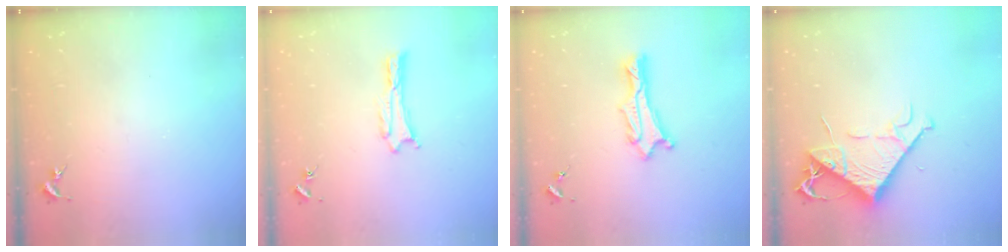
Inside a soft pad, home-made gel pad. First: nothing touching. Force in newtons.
{"total": 0.0}
{"total": 1.5, "press": 1.5, "slide": 0.1}
{"total": 8.5, "press": 8.4, "slide": 1.1}